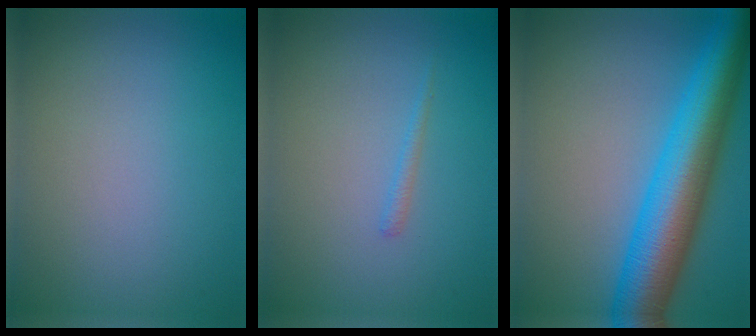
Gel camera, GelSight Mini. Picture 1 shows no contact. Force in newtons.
{"total": 0.7, "press": 0.7, "slide": 0.1}
{"total": 10.5, "press": 10.5, "slide": 0.2}